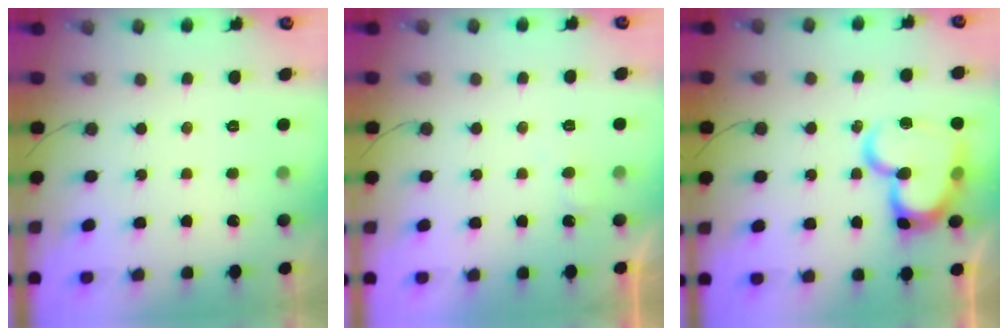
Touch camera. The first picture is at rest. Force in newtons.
{"total": 4.2, "press": 4.2, "slide": 0.3}
{"total": 20.0, "press": 19.9, "slide": 2.1}